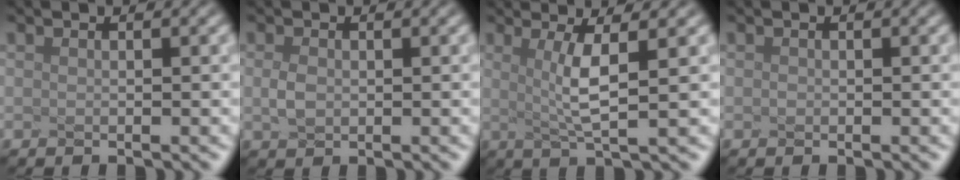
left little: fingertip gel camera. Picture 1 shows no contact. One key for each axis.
{"total": 1.2, "fx": -1.0, "fy": -0.6, "fz": -0.4, "tx": -0.034, "ty": -0.006, "tz": 0.027}
{"total": 2.6, "fx": -0.6, "fy": -0.7, "fz": 2.5, "tx": -0.080, "ty": -0.006, "tz": 0.036}
{"total": 0.9, "fx": -0.4, "fy": -0.5, "fz": -0.6, "tx": -0.007, "ty": -0.010, "tz": 0.014}